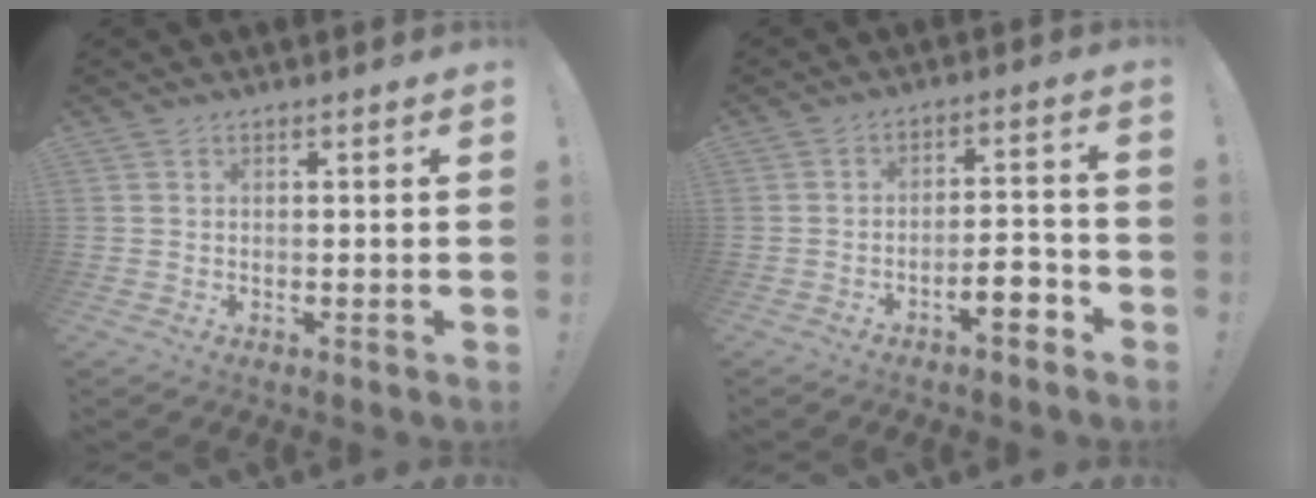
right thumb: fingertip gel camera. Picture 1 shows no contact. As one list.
[{"total": 7.6, "force": [-4.8, 2.3, 5.4], "torque": [-0.074, 0.025, -0.081]}]